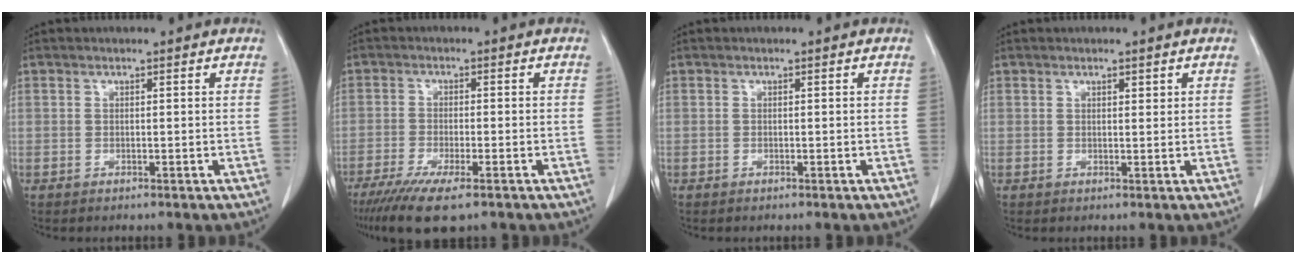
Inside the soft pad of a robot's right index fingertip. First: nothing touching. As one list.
[{"total": 8.6, "force": [-6.0, 1.0, 6.1], "torque": [-0.104, -0.022, -0.094]}, {"total": 0.0}, {"total": 0.9, "force": [0.6, 0.1, 0.6], "torque": [-0.011, -0.003, 0.010]}]